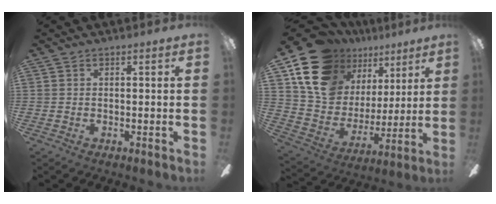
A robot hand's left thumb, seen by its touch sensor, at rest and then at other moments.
{"total": 17.8, "force": [11.8, 11.4, 6.8], "torque": [-0.140, -0.071, 0.224]}